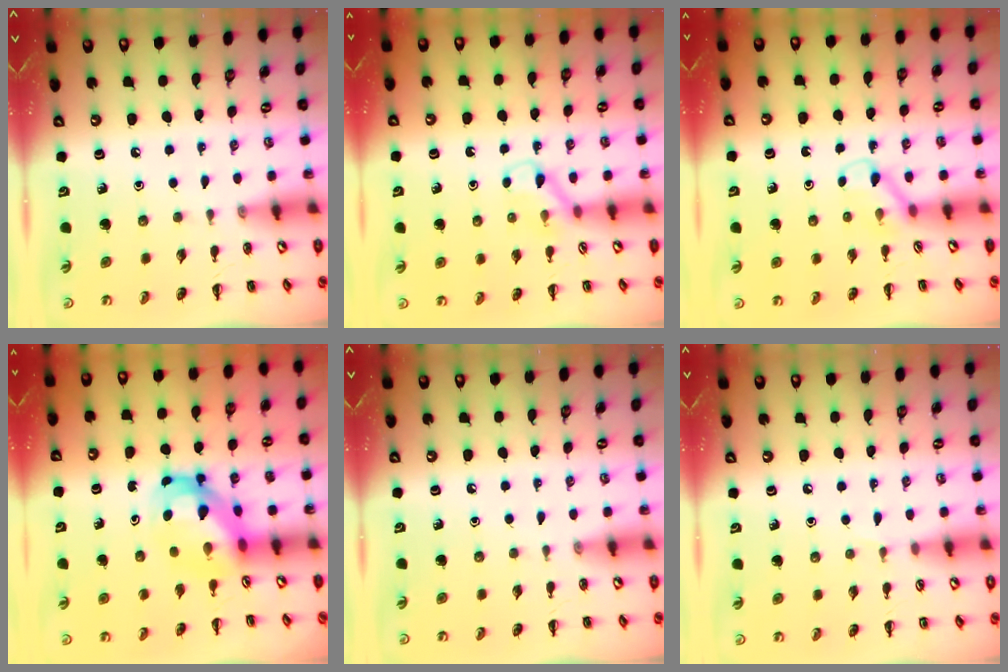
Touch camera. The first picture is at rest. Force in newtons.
{"total": 3.8, "press": 3.6, "slide": 1.4}
{"total": 2.6, "press": 2.4, "slide": 0.9}
{"total": 5.0, "press": 4.8, "slide": 1.3}
{"total": 0.0}
{"total": 3.1, "press": 2.9, "slide": 1.1}